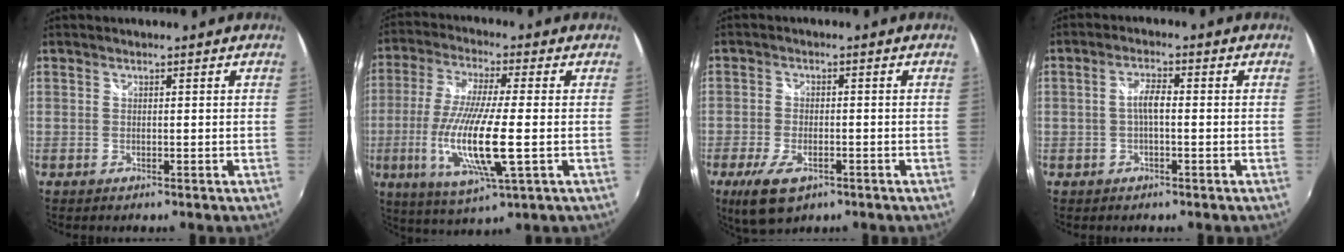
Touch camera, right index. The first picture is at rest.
{"total": 15.7, "force": [-3.4, 2.2, 15.1], "torque": [-0.306, -0.025, -0.059]}
{"total": 8.3, "force": [-4.6, 3.9, 5.7], "torque": [-0.134, -0.022, -0.081]}
{"total": 3.0, "force": [-0.5, 0.8, 2.9], "torque": [-0.057, 0.008, -0.009]}